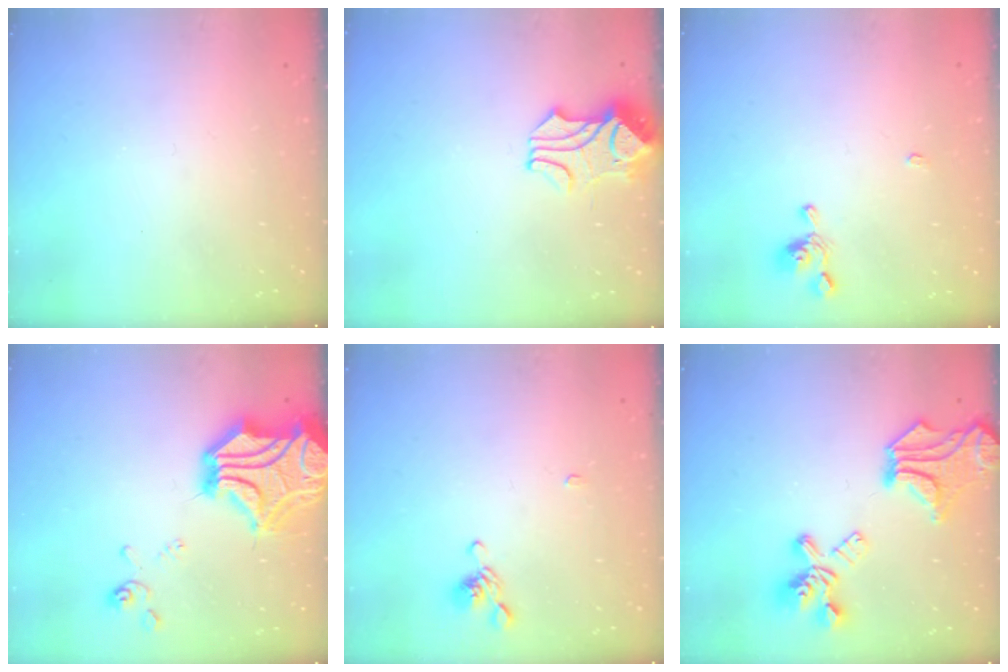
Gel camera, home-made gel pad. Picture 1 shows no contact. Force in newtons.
{"total": 2.0, "press": 1.7, "slide": 0.9}
{"total": 2.6, "press": 2.6, "slide": 0.3}
{"total": 16.6, "press": 16.2, "slide": 3.4}
{"total": 4.7, "press": 4.7, "slide": 0.5}
{"total": 11.7, "press": 11.4, "slide": 2.8}